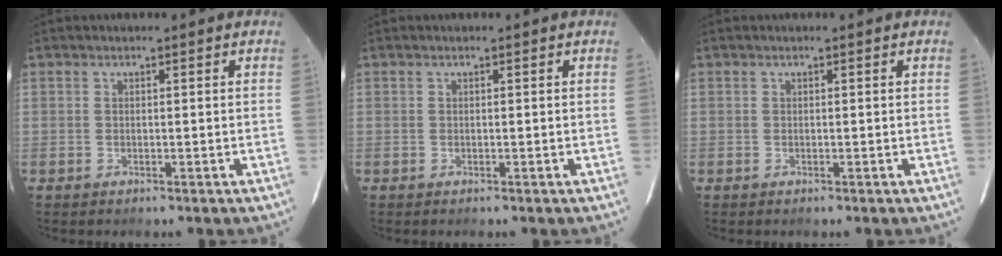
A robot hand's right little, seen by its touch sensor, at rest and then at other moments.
{"total": 0.0}
{"total": 0.0}